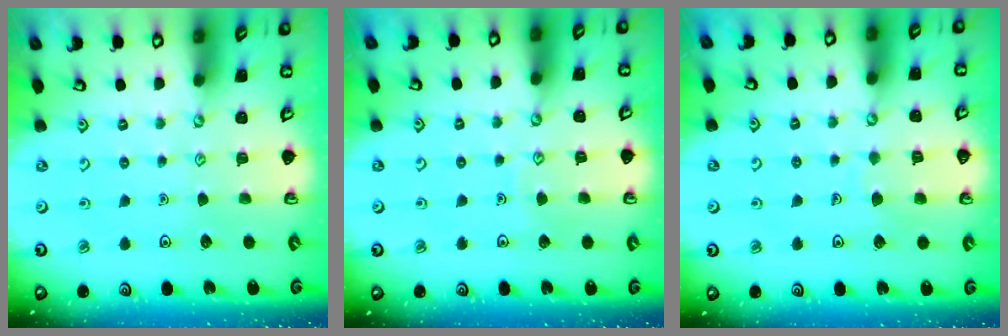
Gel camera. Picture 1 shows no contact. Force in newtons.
{"total": 4.7, "press": 4.7, "slide": 0.5}
{"total": 4.9, "press": 4.9, "slide": 0.3}